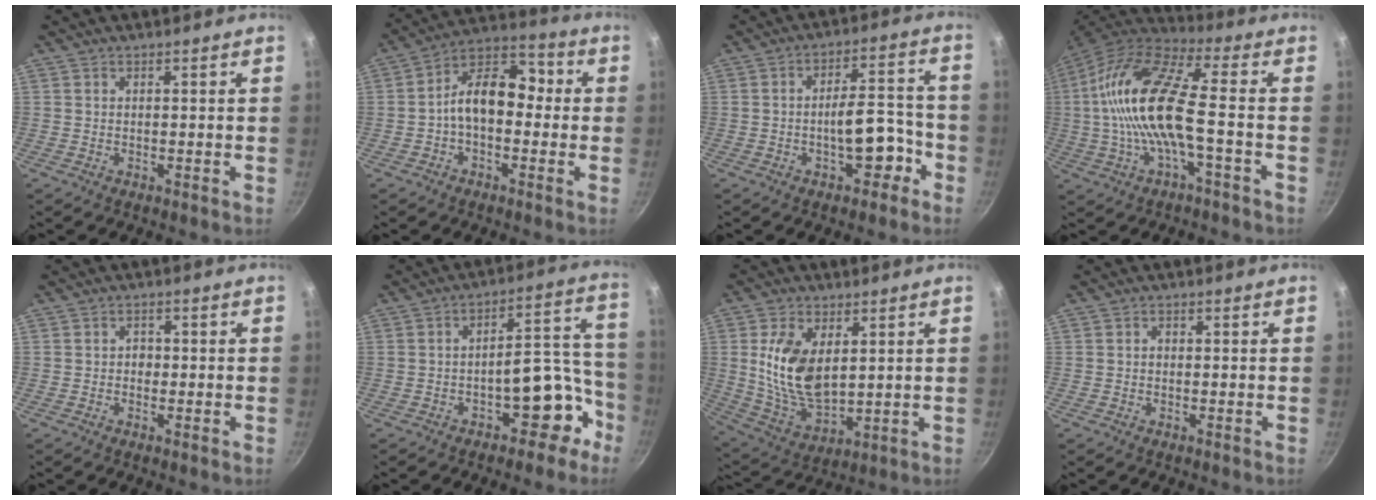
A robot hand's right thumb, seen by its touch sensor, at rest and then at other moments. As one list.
[{"total": 12.2, "force": [-0.8, 8.1, 9.1], "torque": [-0.106, 0.051, -0.038]}, {"total": 9.2, "force": [-3.9, 4.3, 7.2], "torque": [-0.068, 0.055, -0.049]}, {"total": 18.4, "force": [-1.6, 6.4, 17.2], "torque": [-0.339, 0.036, -0.046]}, {"total": 1.9, "force": [-0.3, 1.6, 1.1], "torque": [-0.009, 0.002, -0.008]}, {"total": 11.5, "force": [-5.7, 6.3, 7.7], "torque": [-0.033, 0.097, -0.070]}, {"total": 14.0, "force": [3.0, 8.1, 11.1], "torque": [-0.200, -0.026, 0.069]}, {"total": 1.1, "force": [0.0, 0.9, 0.6], "torque": [-0.008, 0.005, -0.002]}]